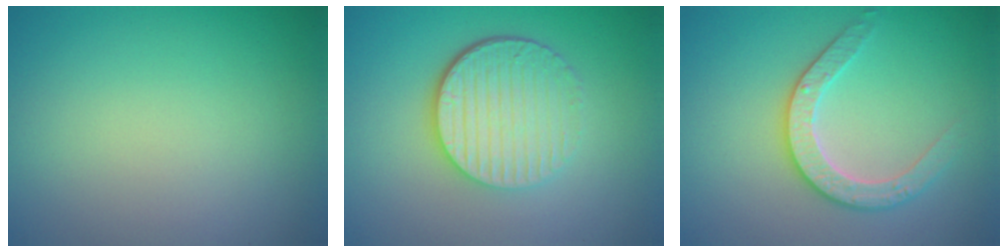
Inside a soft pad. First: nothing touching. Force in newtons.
{"total": 5.3, "press": 3.8, "slide": 3.6}
{"total": 2.9, "press": 2.9, "slide": 0.7}